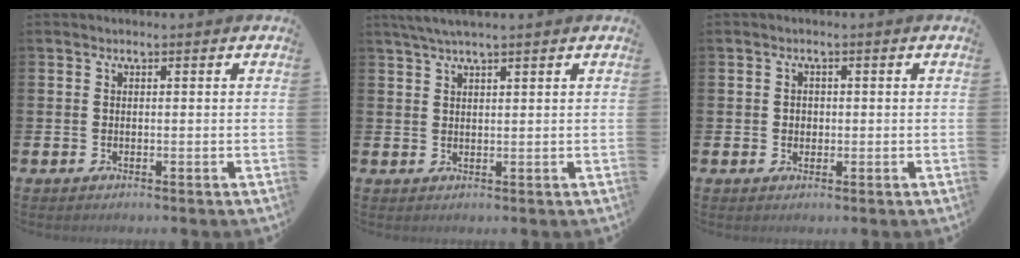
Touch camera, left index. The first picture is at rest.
{"total": 2.8, "force": [2.3, 0.1, 1.5], "torque": [-0.035, 0.002, 0.043]}
{"total": 1.3, "force": [0.3, 1.2, 0.5], "torque": [0.003, 0.005, 0.000]}